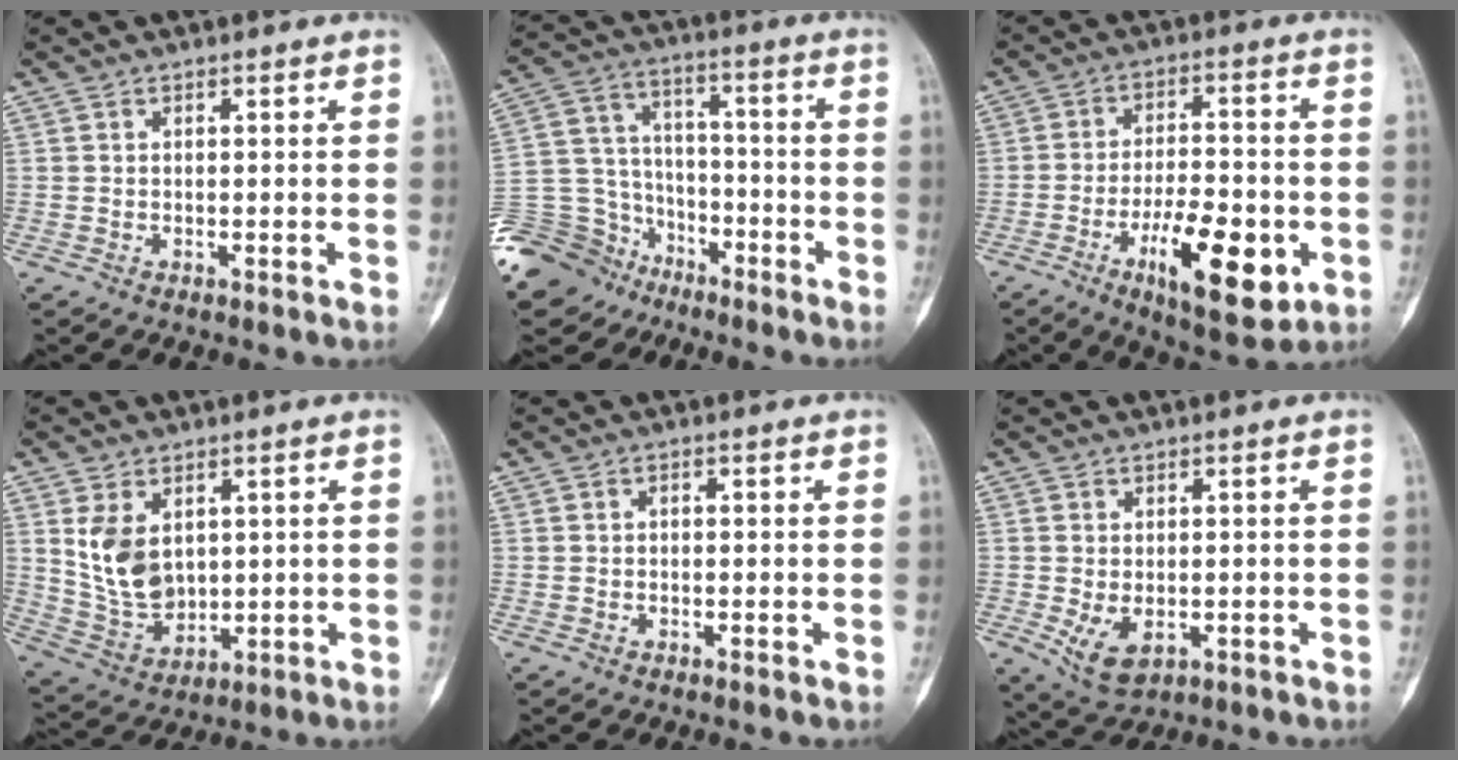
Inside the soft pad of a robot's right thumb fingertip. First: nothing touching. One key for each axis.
{"total": 16.6, "fx": -11.0, "fy": 12.0, "fz": 3.3, "tx": -0.058, "ty": 0.092, "tz": -0.192}
{"total": 15.3, "fx": -5.5, "fy": 5.9, "fz": 13.0, "tx": -0.191, "ty": 0.015, "tz": -0.080}
{"total": 10.2, "fx": 2.6, "fy": 7.0, "fz": 6.9, "tx": -0.110, "ty": -0.017, "tz": 0.073}
{"total": 0.6, "fx": -0.2, "fy": 0.4, "fz": 0.3, "tx": 0.002, "ty": 0.003, "tz": -0.009}
{"total": 5.9, "fx": -1.4, "fy": 3.6, "fz": 4.4, "tx": -0.075, "ty": -0.007, "tz": -0.012}